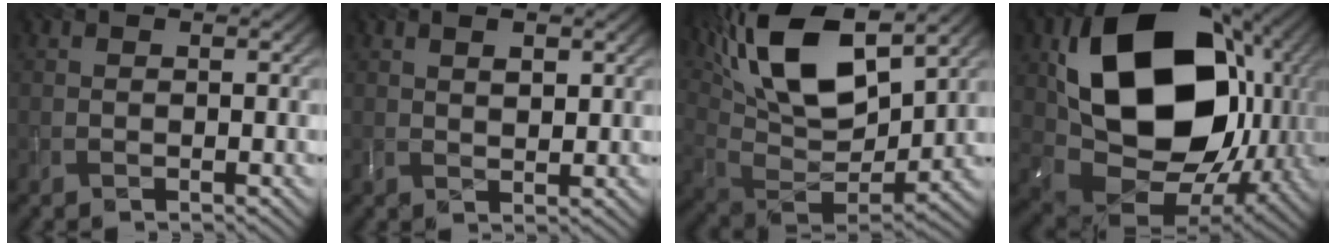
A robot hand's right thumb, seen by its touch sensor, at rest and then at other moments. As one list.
[{"total": 2.5, "force": [1.3, 1.2, 1.9], "torque": [-0.035, -0.002, 0.026]}, {"total": 18.9, "force": [9.2, 8.6, 14.1], "torque": [-0.293, 0.040, 0.143]}, {"total": 20.8, "force": [4.9, 15.1, 13.4], "torque": [-0.296, -0.042, 0.126]}]